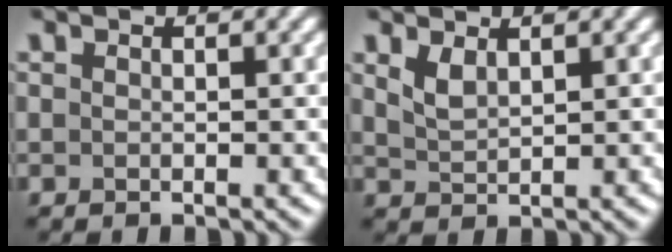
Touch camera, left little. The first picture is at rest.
{"total": 1.7, "force": [1.1, 0.7, 1.1], "torque": [-0.029, -0.001, 0.028]}